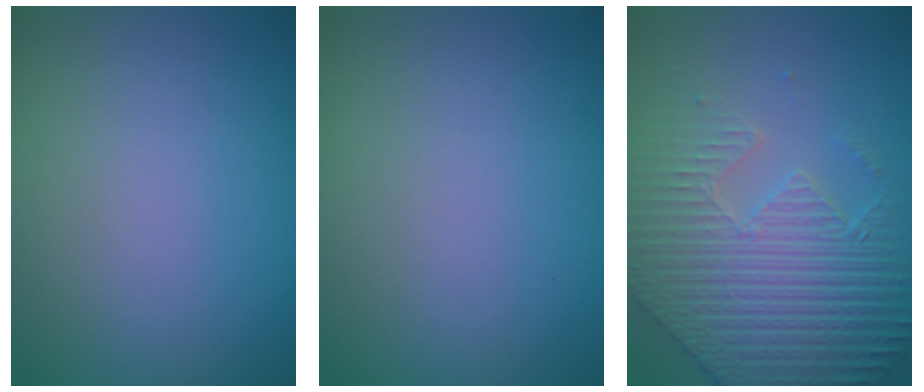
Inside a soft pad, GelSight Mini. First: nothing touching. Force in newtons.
{"total": 0.0}
{"total": 7.1, "press": 5.9, "slide": 4.0}